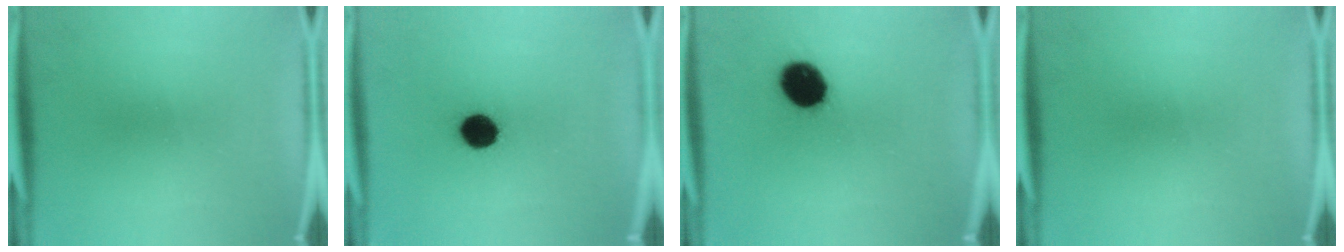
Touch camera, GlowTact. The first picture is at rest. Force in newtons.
{"total": 7.9}
{"total": 11.9}
{"total": 0.0}